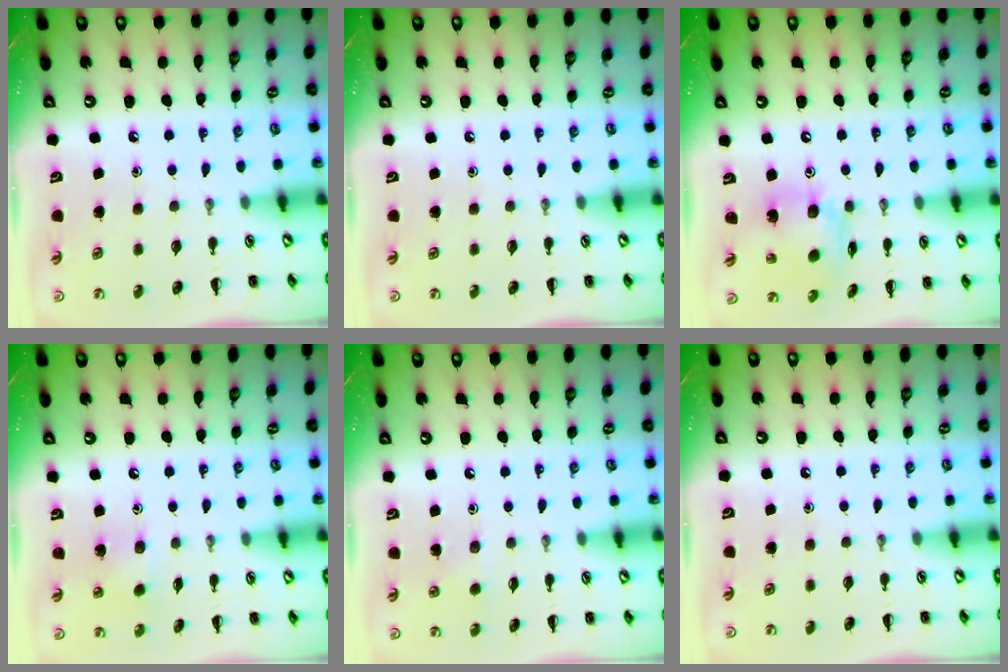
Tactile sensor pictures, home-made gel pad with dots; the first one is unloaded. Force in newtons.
{"total": 0.0}
{"total": 11.4, "press": 11.3, "slide": 0.9}
{"total": 4.6, "press": 4.5, "slide": 0.9}
{"total": 1.7, "press": 1.6, "slide": 0.6}
{"total": 0.0}